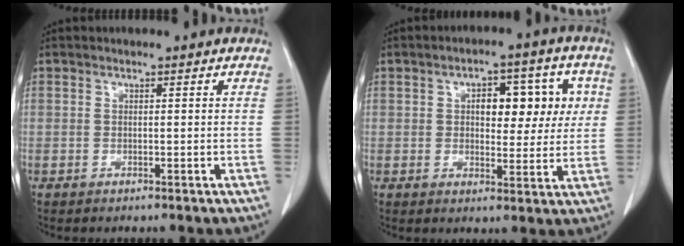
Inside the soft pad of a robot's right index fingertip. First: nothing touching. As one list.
[{"total": 9.2, "force": [2.2, 4.7, 7.6], "torque": [-0.093, 0.028, 0.033]}]